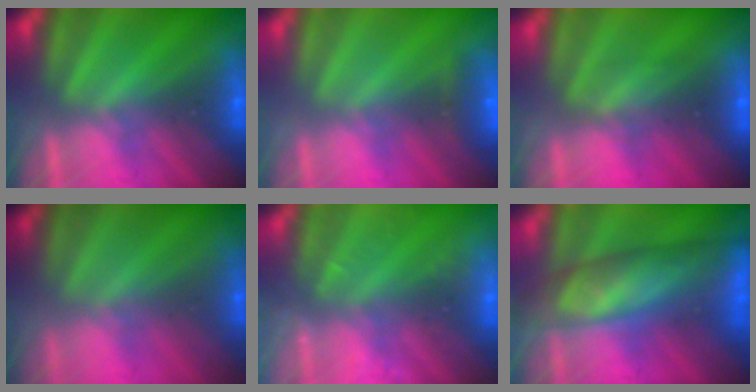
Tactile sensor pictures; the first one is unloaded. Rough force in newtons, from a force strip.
{"total": 2.3}
{"total": 2.7}
{"total": 1.6}
{"total": 2.7}
{"total": 7.9}